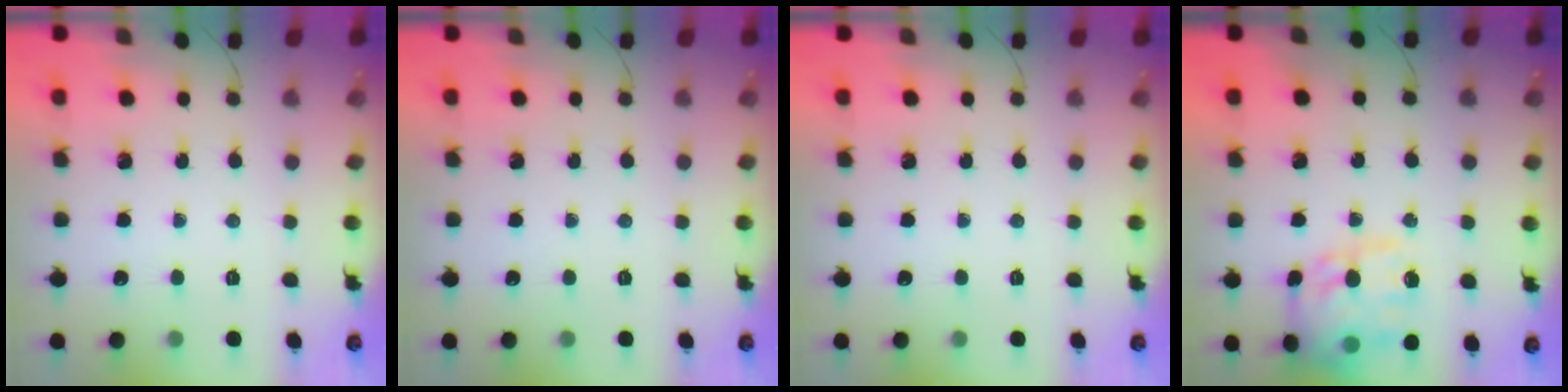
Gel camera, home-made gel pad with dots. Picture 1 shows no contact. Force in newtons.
{"total": 0.0}
{"total": 0.0}
{"total": 18.1, "press": 17.9, "slide": 2.3}